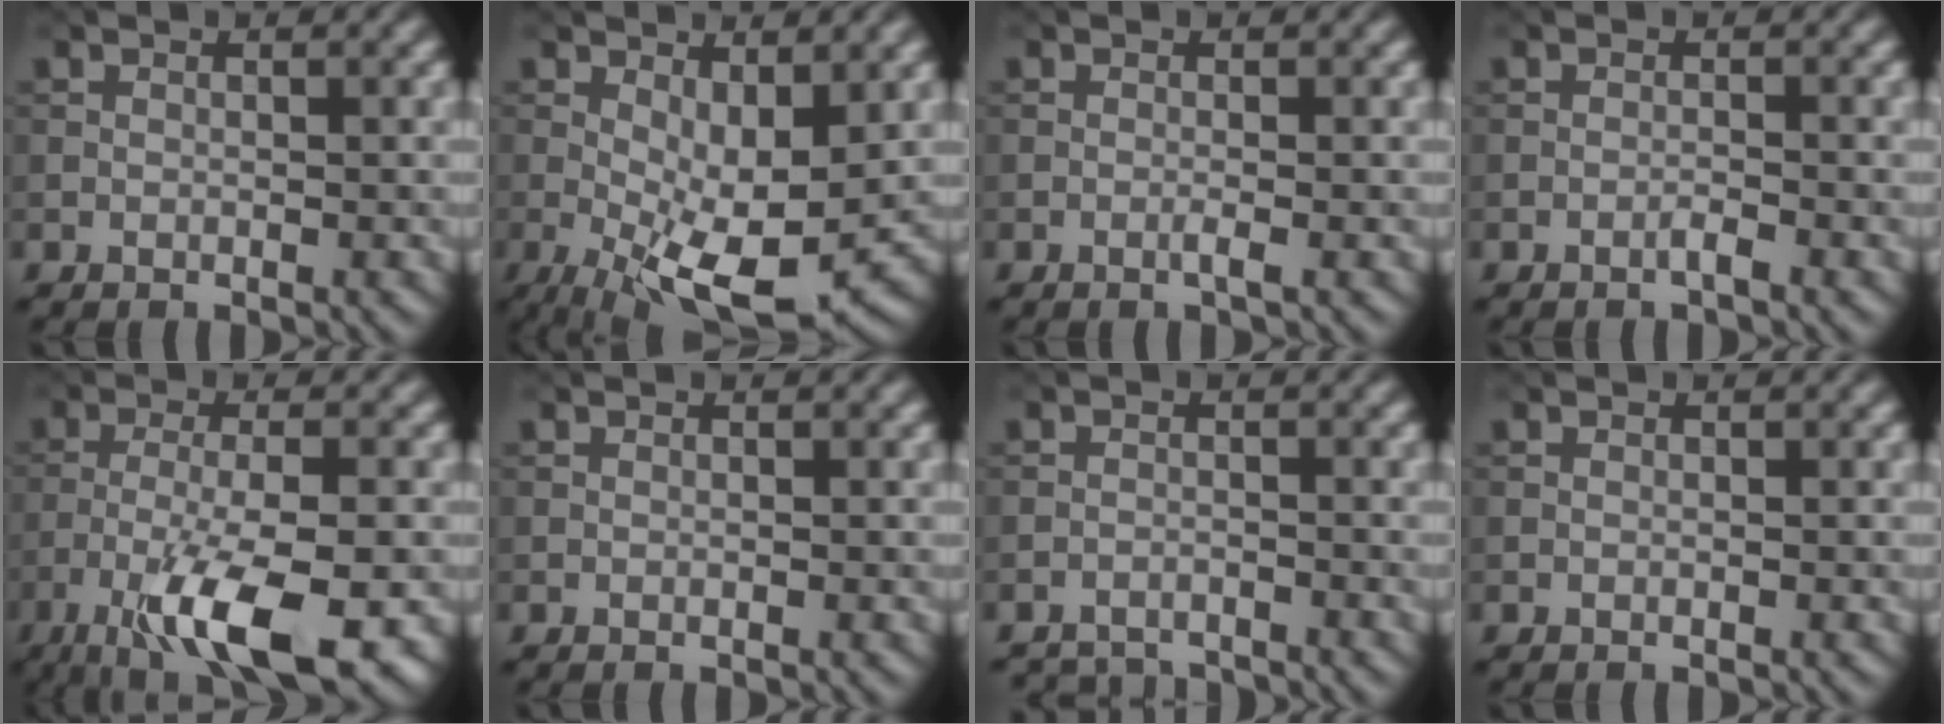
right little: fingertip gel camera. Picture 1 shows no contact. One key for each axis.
{"total": 9.3, "fx": -1.3, "fy": 3.8, "fz": 8.4, "tx": -0.150, "ty": -0.012, "tz": -0.019}
{"total": 0.8, "fx": -0.3, "fy": 0.0, "fz": 0.7, "tx": -0.016, "ty": -0.001, "tz": -0.008}
{"total": 0.9, "fx": -0.6, "fy": 0.1, "fz": 0.6, "tx": -0.013, "ty": 0.004, "tz": -0.013}
{"total": 10.4, "fx": -5.4, "fy": 2.7, "fz": 8.4, "tx": -0.154, "ty": -0.011, "tz": -0.097}
{"total": 0.0}
{"total": 3.7, "fx": -3.7, "fy": 0.3, "fz": 0.2, "tx": -0.009, "ty": -0.005, "tz": -0.060}
{"total": 0.0}